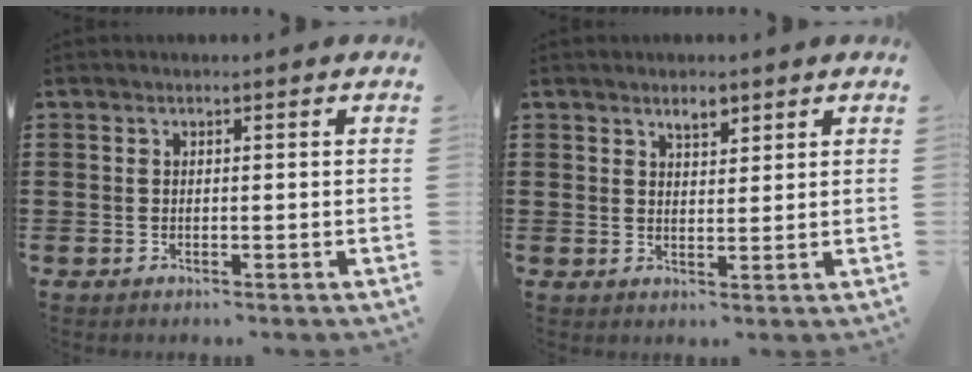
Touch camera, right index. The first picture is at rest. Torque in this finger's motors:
{"motor_torque": [0.02, 0.00, 0.00, 0.02]}